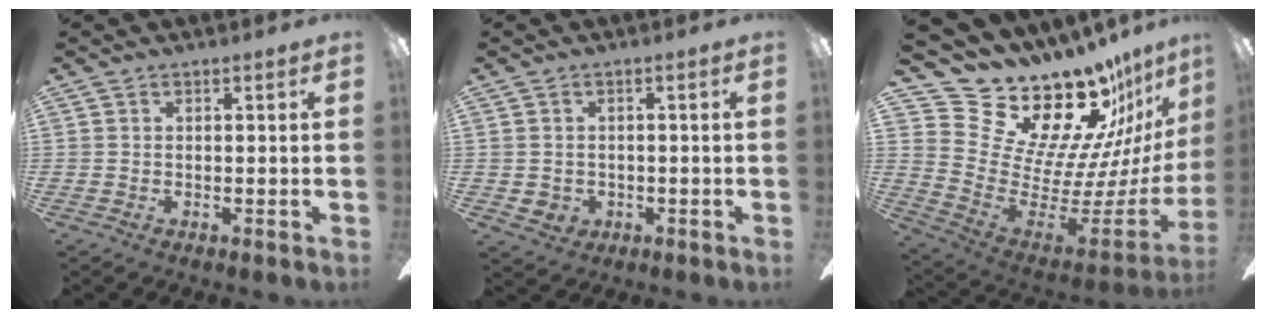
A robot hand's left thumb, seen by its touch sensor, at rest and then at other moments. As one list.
[{"total": 2.5, "force": [-0.2, 2.2, 1.3], "torque": [-0.031, 0.001, -0.005]}, {"total": 23.0, "force": [18.9, 9.8, 8.9], "torque": [-0.147, -0.177, 0.376]}]